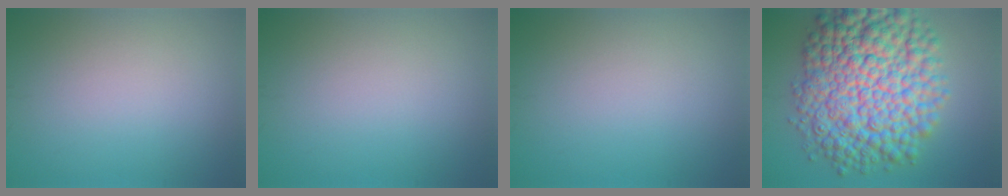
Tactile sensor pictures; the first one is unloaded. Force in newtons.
{"total": 0.0}
{"total": 0.0}
{"total": 14.9, "press": 14.9, "slide": 0.3}